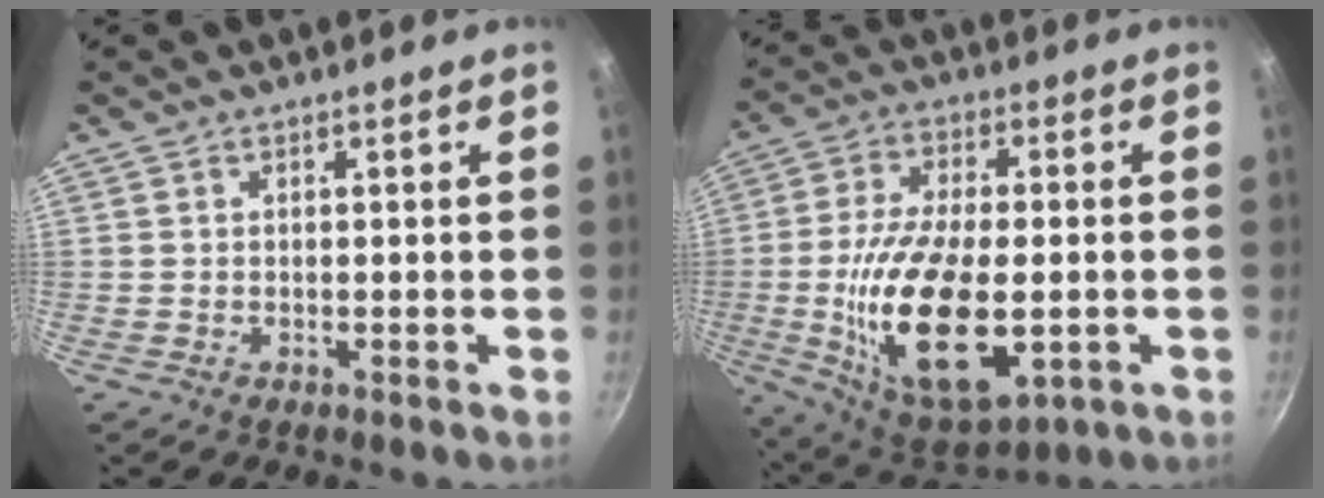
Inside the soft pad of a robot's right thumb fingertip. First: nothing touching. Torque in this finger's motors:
{"motor_torque": [0.18, 1.38, 2.15, -0.62, 0.56]}